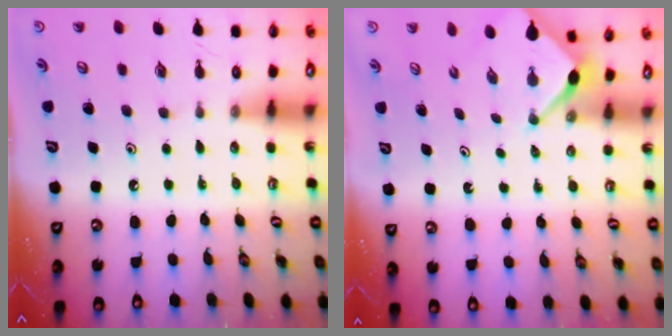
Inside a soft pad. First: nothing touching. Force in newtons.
{"total": 2.7, "press": 2.7, "slide": 0.3}